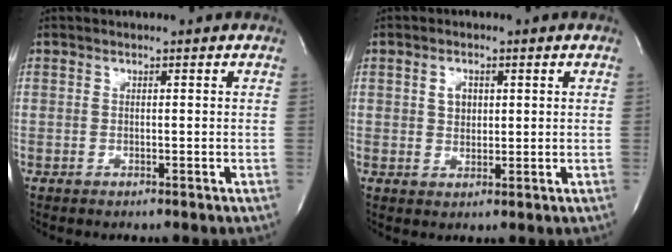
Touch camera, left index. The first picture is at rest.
{"total": 2.5, "force": [0.6, 1.8, 1.5], "torque": [-0.031, 0.000, 0.011]}